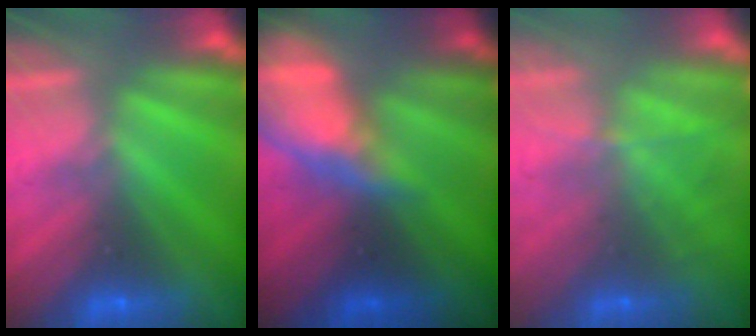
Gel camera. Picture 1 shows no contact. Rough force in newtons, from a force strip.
{"total": 9.1}
{"total": 7.2}